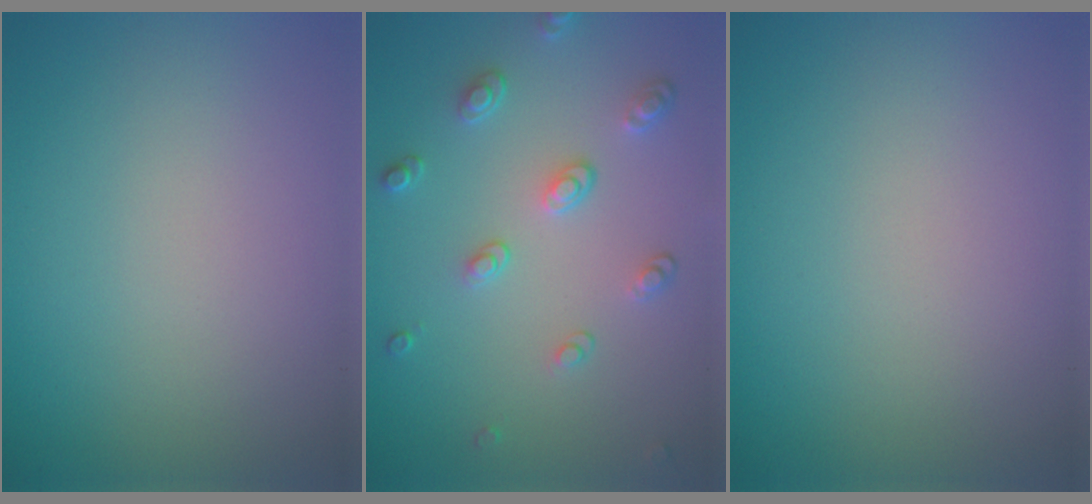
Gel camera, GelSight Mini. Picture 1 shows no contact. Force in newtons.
{"total": 2.8, "press": 2.5, "slide": 1.1}
{"total": 0.0}